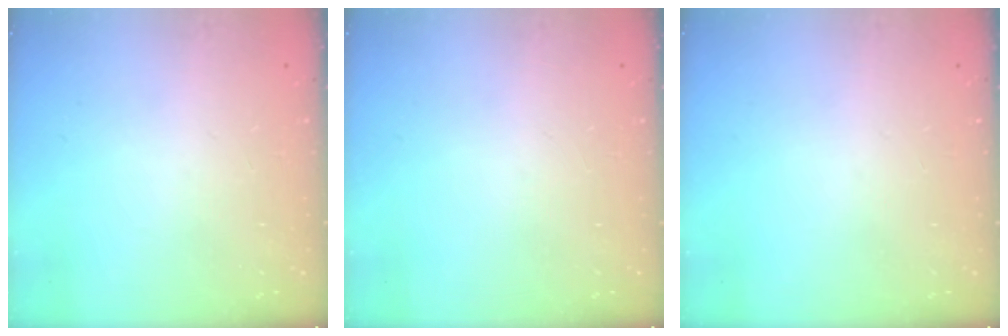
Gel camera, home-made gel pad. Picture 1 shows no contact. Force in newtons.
{"total": 0.0}
{"total": 0.0}